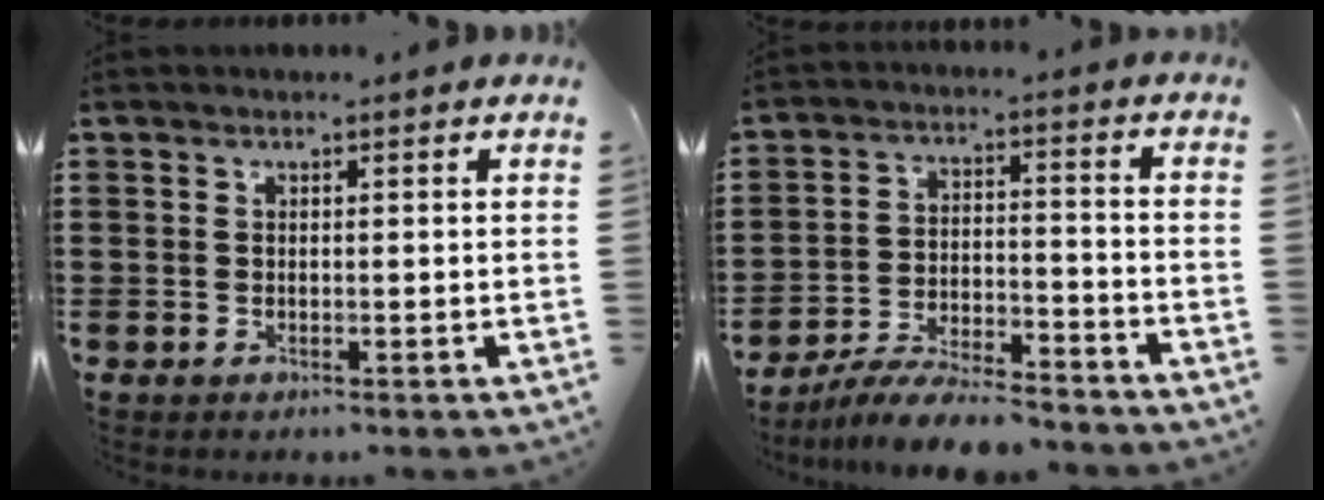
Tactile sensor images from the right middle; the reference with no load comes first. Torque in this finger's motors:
{"motor_torque": [1.51, -0.62, 0.55, 0.12]}